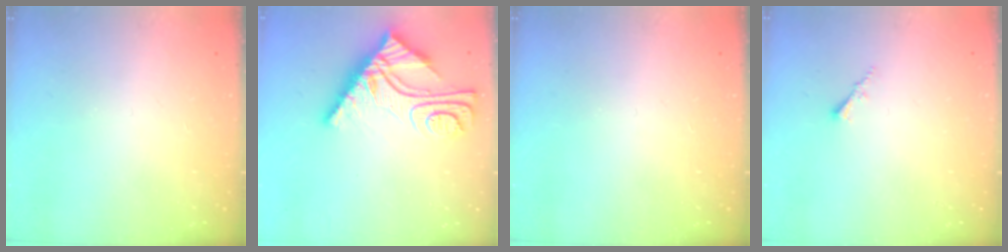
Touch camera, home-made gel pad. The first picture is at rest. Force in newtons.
{"total": 13.2, "press": 13.1, "slide": 1.5}
{"total": 0.0}
{"total": 1.5, "press": 1.5, "slide": 0.4}